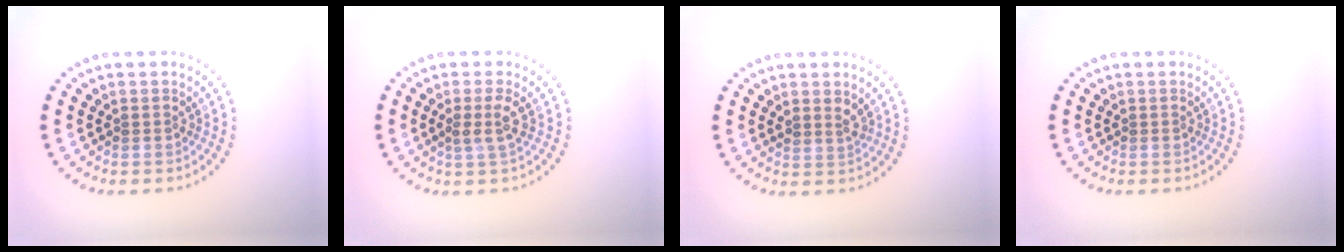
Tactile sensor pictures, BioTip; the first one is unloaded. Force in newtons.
{"total": 1.7, "press": 1.3, "slide": 1.0}
{"total": 1.4, "press": 1.1, "slide": 0.9}
{"total": 0.0}